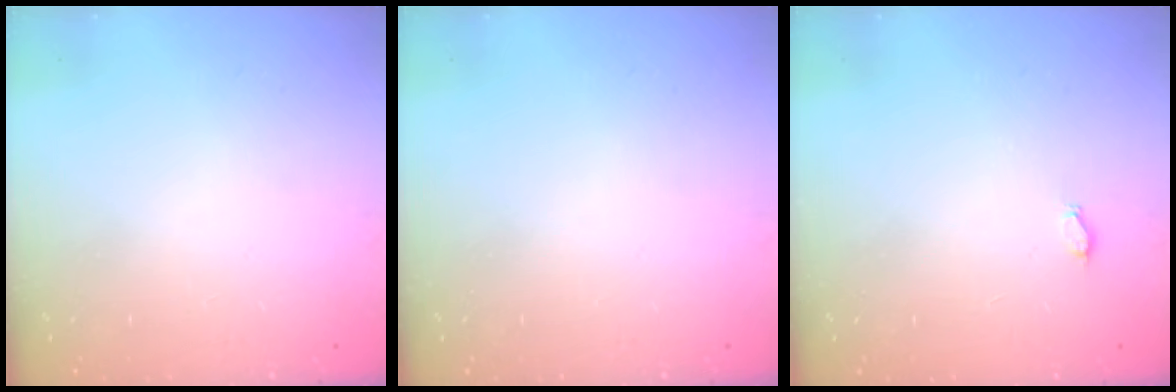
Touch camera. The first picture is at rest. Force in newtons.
{"total": 0.0}
{"total": 2.3, "press": 2.0, "slide": 1.2}